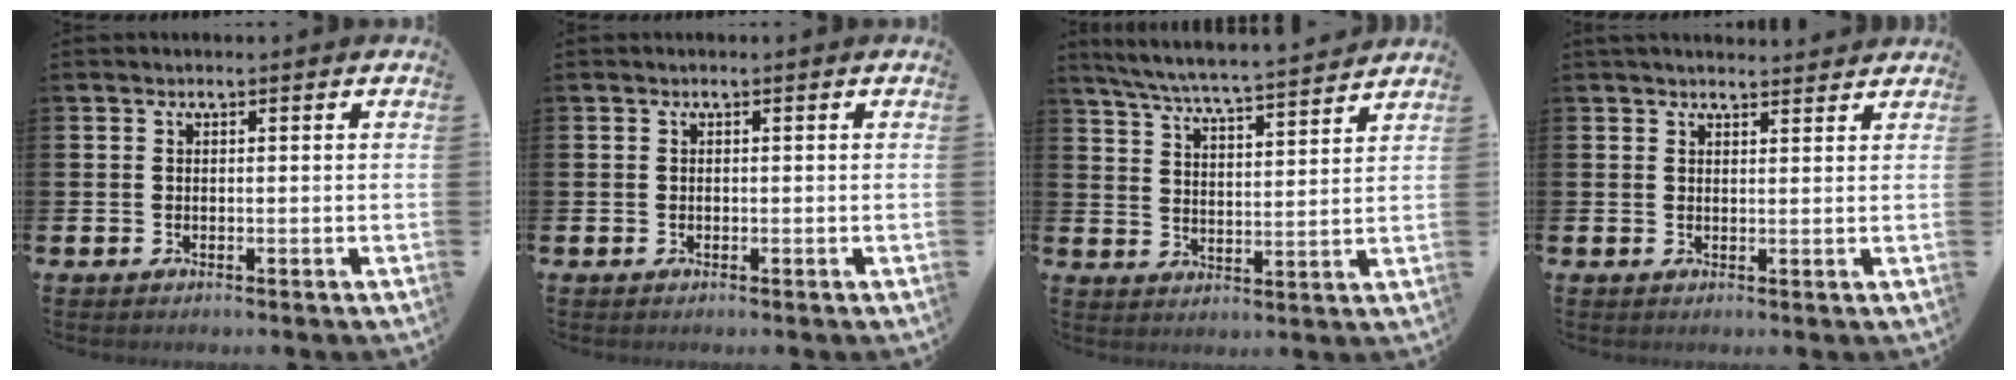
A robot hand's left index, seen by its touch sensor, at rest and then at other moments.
{"total": 0.0}
{"total": 6.4, "force": [6.1, -0.1, 1.7], "torque": [-0.058, -0.044, 0.107]}
{"total": 2.2, "force": [2.2, 0.3, 0.0], "torque": [0.006, -0.013, 0.038]}